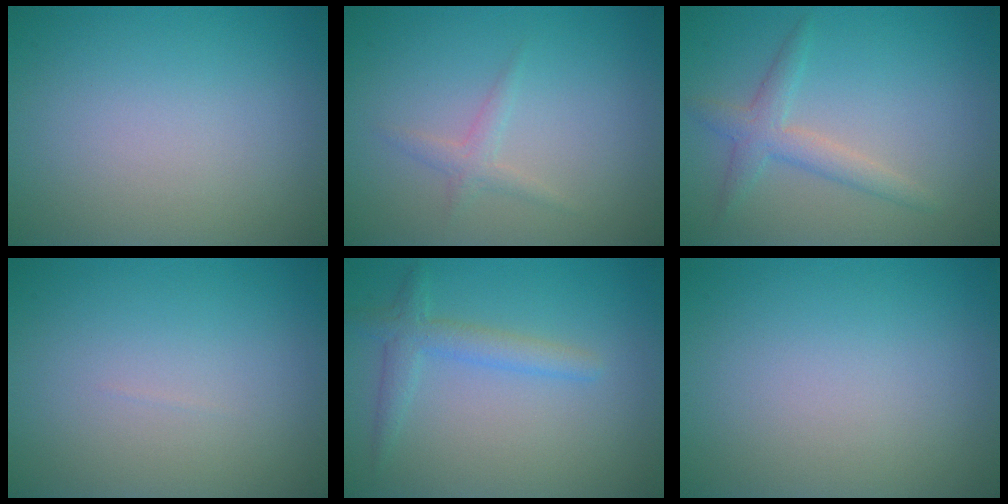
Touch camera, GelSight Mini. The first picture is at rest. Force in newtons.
{"total": 1.4, "press": 1.4, "slide": 0.0}
{"total": 2.5, "press": 2.5, "slide": 0.1}
{"total": 0.0}
{"total": 2.4, "press": 2.4, "slide": 0.2}
{"total": 0.0}